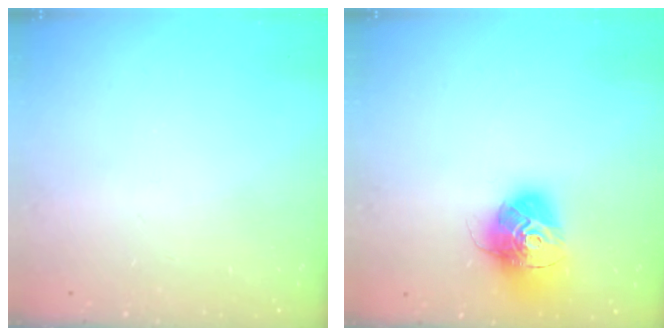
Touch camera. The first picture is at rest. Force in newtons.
{"total": 16.1, "press": 16.0, "slide": 1.5}